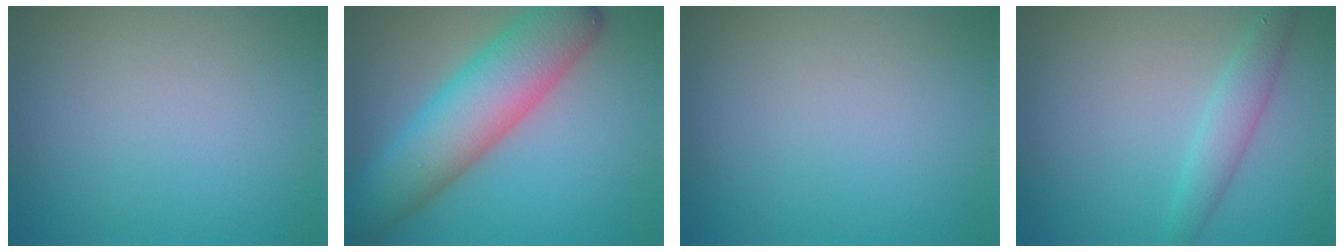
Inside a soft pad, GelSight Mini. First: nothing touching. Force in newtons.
{"total": 8.7, "press": 8.7, "slide": 0.3}
{"total": 0.0}
{"total": 2.3, "press": 2.3, "slide": 0.1}